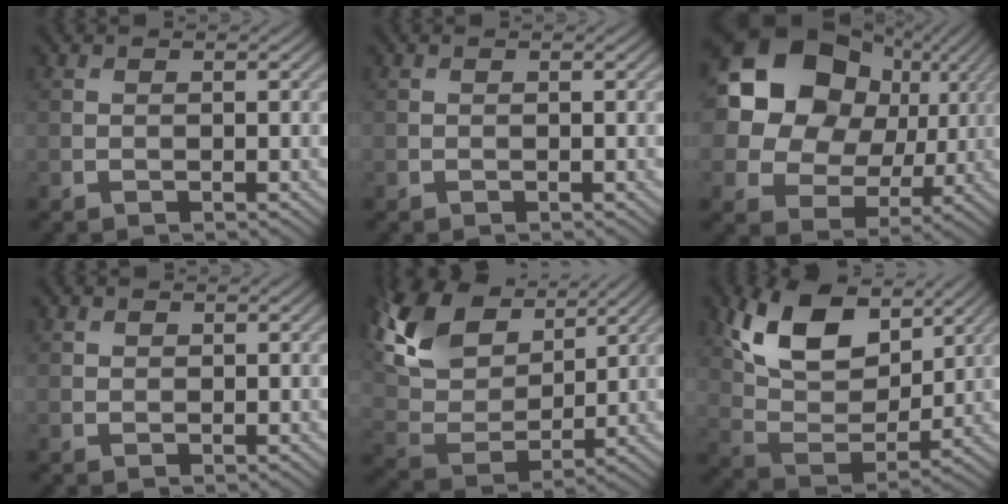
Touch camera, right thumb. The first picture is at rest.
{"total": 0.0}
{"total": 17.8, "force": [5.4, 14.8, 8.3], "torque": [-0.231, 0.055, 0.111]}
{"total": 0.7, "force": [0.5, 0.4, 0.2], "torque": [-0.004, -0.002, 0.011]}
{"total": 14.1, "force": [8.7, 7.4, 8.3], "torque": [-0.229, 0.035, 0.157]}
{"total": 12.6, "force": [6.8, 7.0, 8.0], "torque": [-0.167, 0.004, 0.124]}